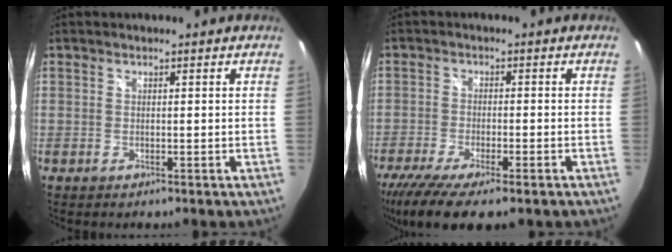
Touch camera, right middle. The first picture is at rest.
{"total": 11.7, "force": [-8.3, 2.6, 7.9], "torque": [-0.172, -0.052, -0.141]}